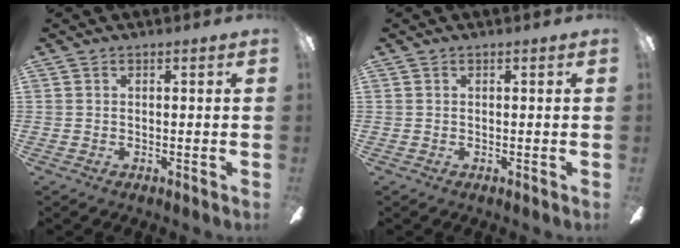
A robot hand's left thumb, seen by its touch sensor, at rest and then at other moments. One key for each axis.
{"total": 0.0}